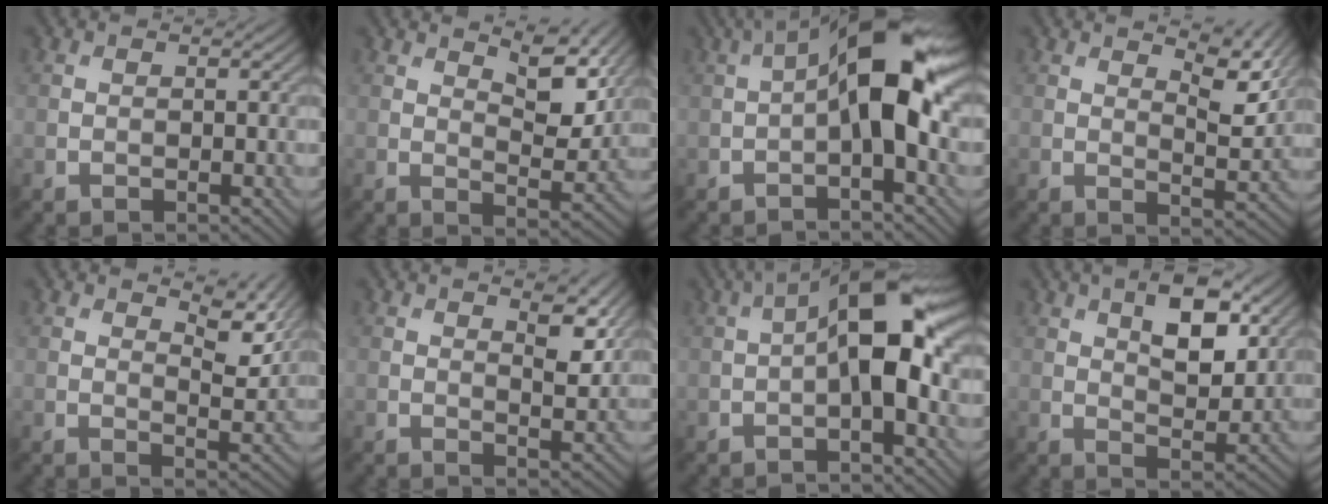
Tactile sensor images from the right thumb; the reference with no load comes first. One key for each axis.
{"total": 6.8, "fx": 4.2, "fy": 2.4, "fz": 4.8, "tx": -0.085, "ty": -0.008, "tz": 0.070}
{"total": 10.7, "fx": 0.9, "fy": 3.7, "fz": 10.0, "tx": -0.170, "ty": 0.019, "tz": 0.006}
{"total": 6.4, "fx": 4.3, "fy": 1.8, "fz": 4.3, "tx": -0.077, "ty": -0.005, "tz": 0.068}
{"total": 5.8, "fx": 4.1, "fy": 1.7, "fz": 3.7, "tx": -0.067, "ty": -0.006, "tz": 0.064}
{"total": 4.3, "fx": 2.5, "fy": 1.4, "fz": 3.3, "tx": -0.060, "ty": -0.008, "tz": 0.041}
{"total": 10.5, "fx": 0.5, "fy": 3.8, "fz": 9.8, "tx": -0.165, "ty": 0.016, "tz": 0.001}
{"total": 9.4, "fx": 4.1, "fy": 4.3, "fz": 7.2, "tx": -0.112, "ty": 0.000, "tz": 0.066}